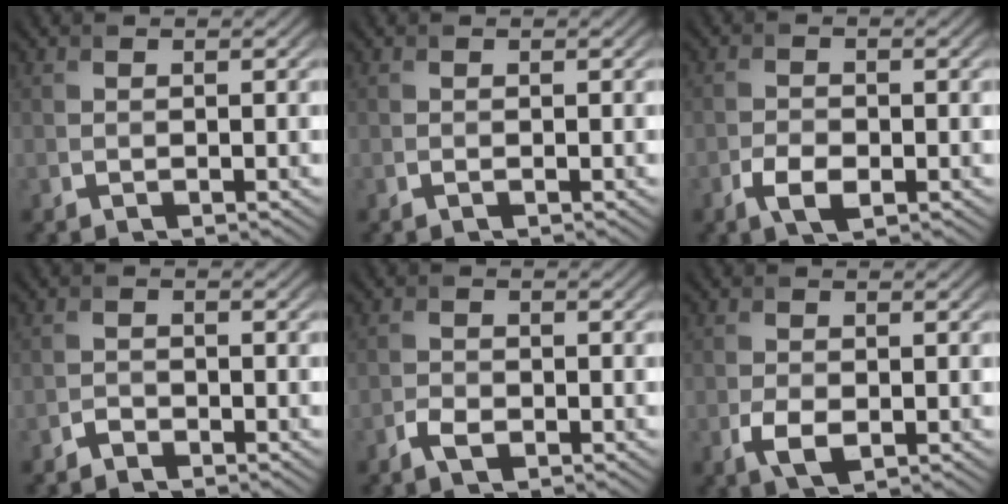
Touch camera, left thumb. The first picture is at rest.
{"total": 0.0}
{"total": 3.3, "force": [-1.5, 1.7, 2.3], "torque": [-0.050, -0.005, -0.030]}
{"total": 1.0, "force": [-0.9, 0.4, 0.2], "torque": [-0.004, 0.002, -0.022]}
{"total": 2.0, "force": [-1.2, 1.0, 1.2], "torque": [-0.026, -0.001, -0.026]}
{"total": 3.0, "force": [-0.9, 1.7, 2.3], "torque": [-0.052, -0.009, -0.014]}